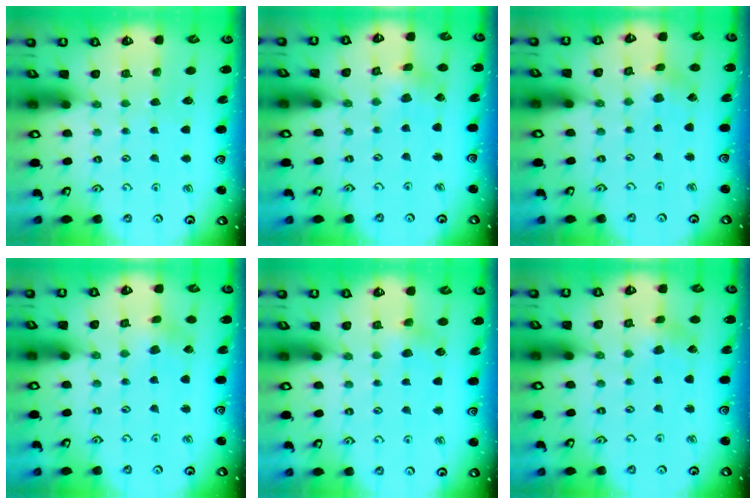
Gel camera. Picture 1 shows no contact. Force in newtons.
{"total": 2.4, "press": 2.4, "slide": 0.3}
{"total": 2.5, "press": 2.4, "slide": 0.3}
{"total": 2.1, "press": 2.0, "slide": 0.3}
{"total": 3.8, "press": 3.7, "slide": 0.7}
{"total": 2.1, "press": 2.1, "slide": 0.3}